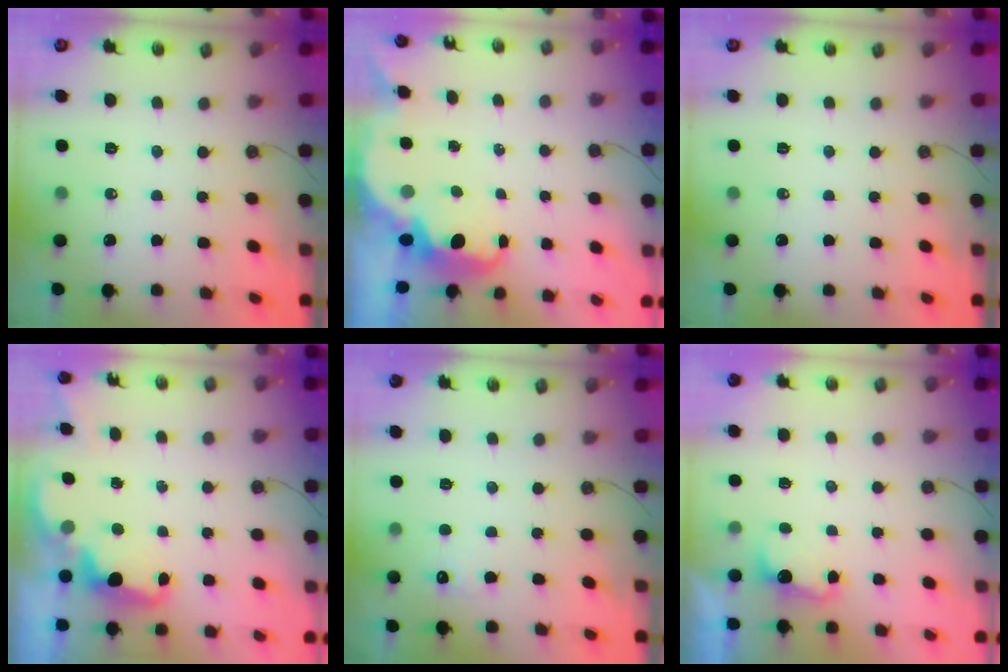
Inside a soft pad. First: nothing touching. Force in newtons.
{"total": 3.8, "press": 3.7, "slide": 0.4}
{"total": 0.0}
{"total": 2.4, "press": 2.4, "slide": 0.5}
{"total": 4.8, "press": 4.6, "slide": 1.3}
{"total": 3.8, "press": 3.7, "slide": 1.0}